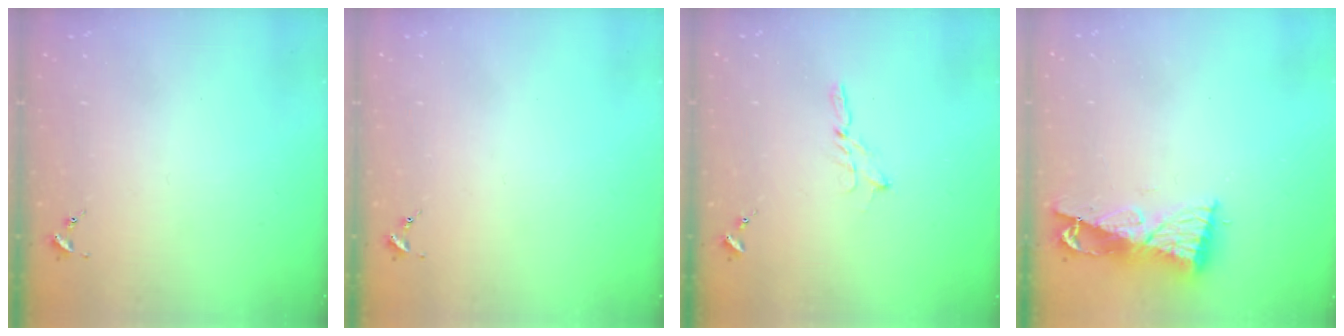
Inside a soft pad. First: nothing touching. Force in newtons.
{"total": 0.0}
{"total": 3.6, "press": 3.6, "slide": 0.1}
{"total": 9.3, "press": 9.3, "slide": 1.0}